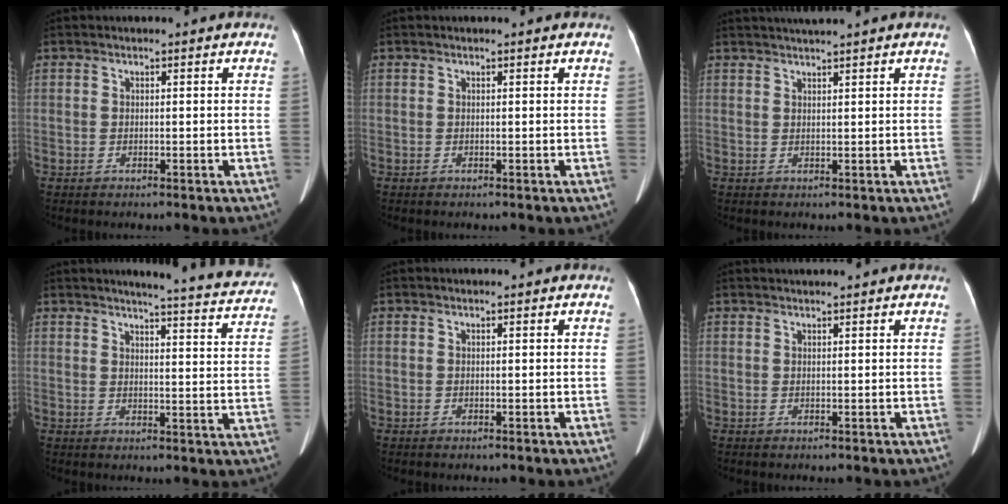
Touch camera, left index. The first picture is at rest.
{"total": 0.0}
{"total": 3.0, "force": [2.7, -0.8, 1.2], "torque": [-0.013, 0.019, 0.050]}
{"total": 15.8, "force": [14.9, 0.8, 5.1], "torque": [-0.055, -0.061, 0.151]}
{"total": 0.0}
{"total": 2.0, "force": [1.9, -0.3, 0.6], "torque": [-0.005, 0.020, 0.035]}